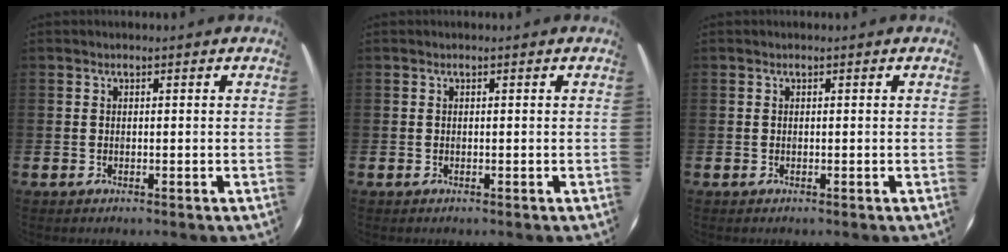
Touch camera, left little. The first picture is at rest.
{"total": 0.0}
{"total": 0.0}